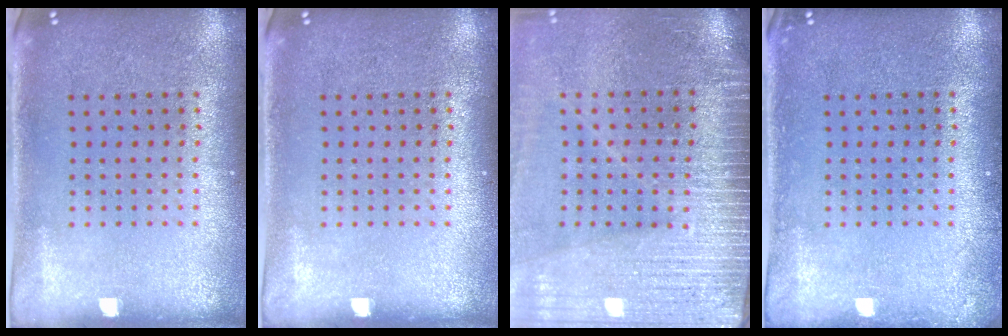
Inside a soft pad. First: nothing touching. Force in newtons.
{"total": 0.0}
{"total": 3.8, "press": 3.3, "slide": 1.9}
{"total": 0.8, "press": 0.8, "slide": 0.1}